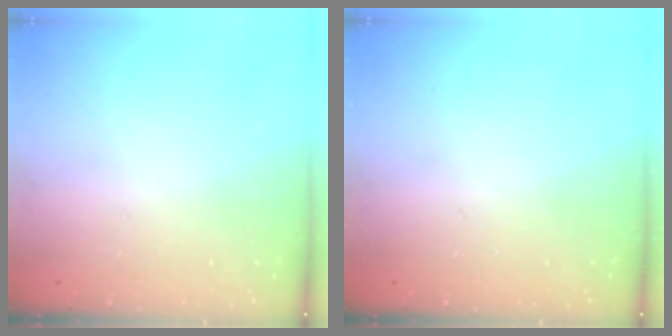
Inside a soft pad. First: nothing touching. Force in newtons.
{"total": 0.0}